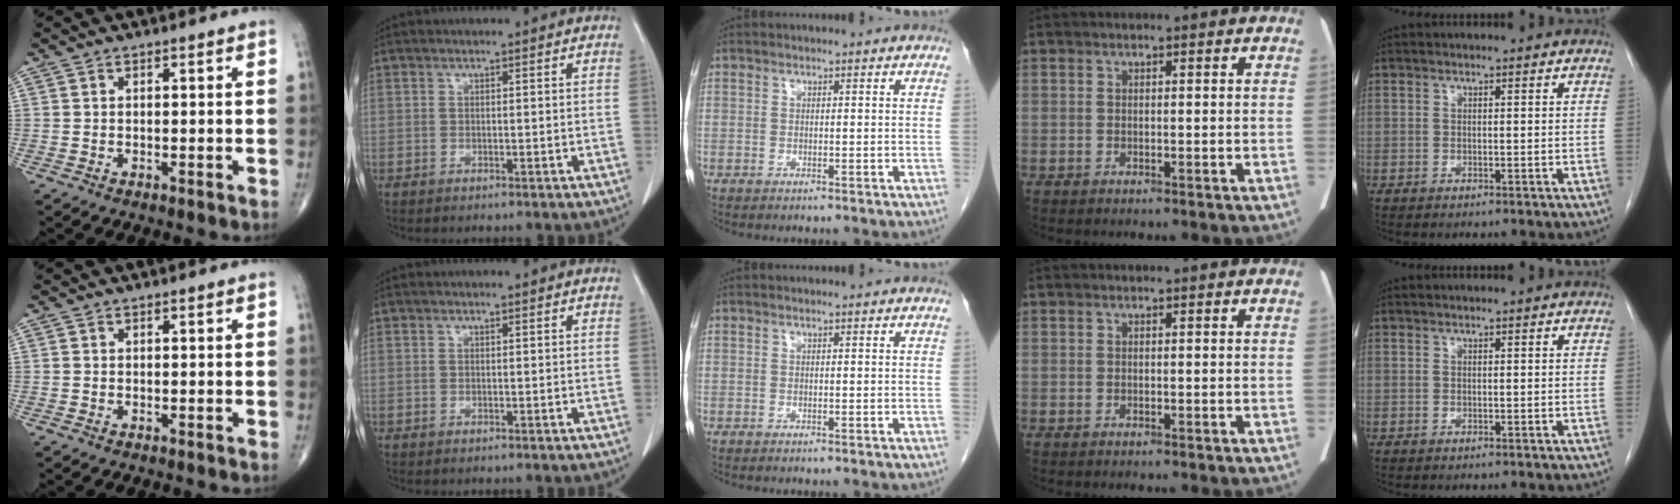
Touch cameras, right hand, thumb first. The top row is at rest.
{}